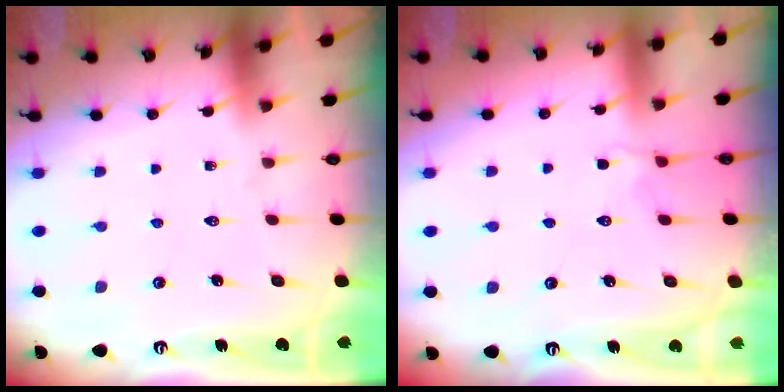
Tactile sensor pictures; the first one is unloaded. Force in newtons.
{"total": 2.2, "press": 1.7, "slide": 1.4}